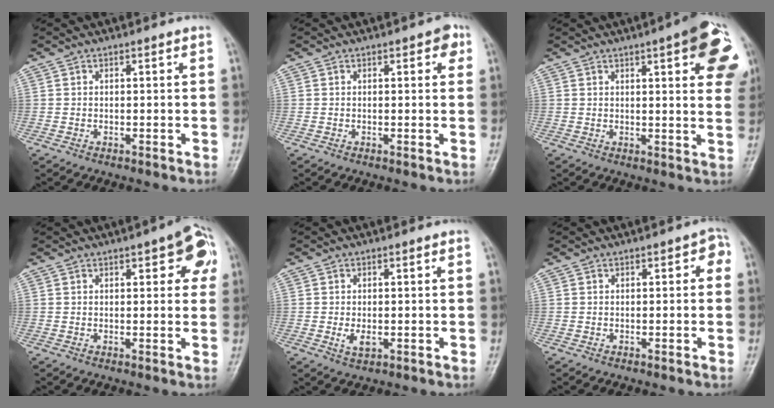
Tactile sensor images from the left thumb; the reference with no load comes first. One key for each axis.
{"total": 2.7, "fx": 1.0, "fy": 1.2, "fz": 2.1, "tx": -0.017, "ty": 0.001, "tz": 0.007}
{"total": 14.9, "fx": 5.5, "fy": 3.8, "fz": 13.3, "tx": -0.136, "ty": -0.012, "tz": 0.057}
{"total": 8.1, "fx": 3.1, "fy": 3.2, "fz": 6.8, "tx": -0.054, "ty": 0.003, "tz": 0.027}
{"total": 3.3, "fx": -0.6, "fy": 1.6, "fz": 2.8, "tx": -0.050, "ty": 0.002, "tz": -0.008}
{"total": 2.5, "fx": 0.2, "fy": 1.3, "fz": 2.1, "tx": -0.011, "ty": 0.009, "tz": -0.007}